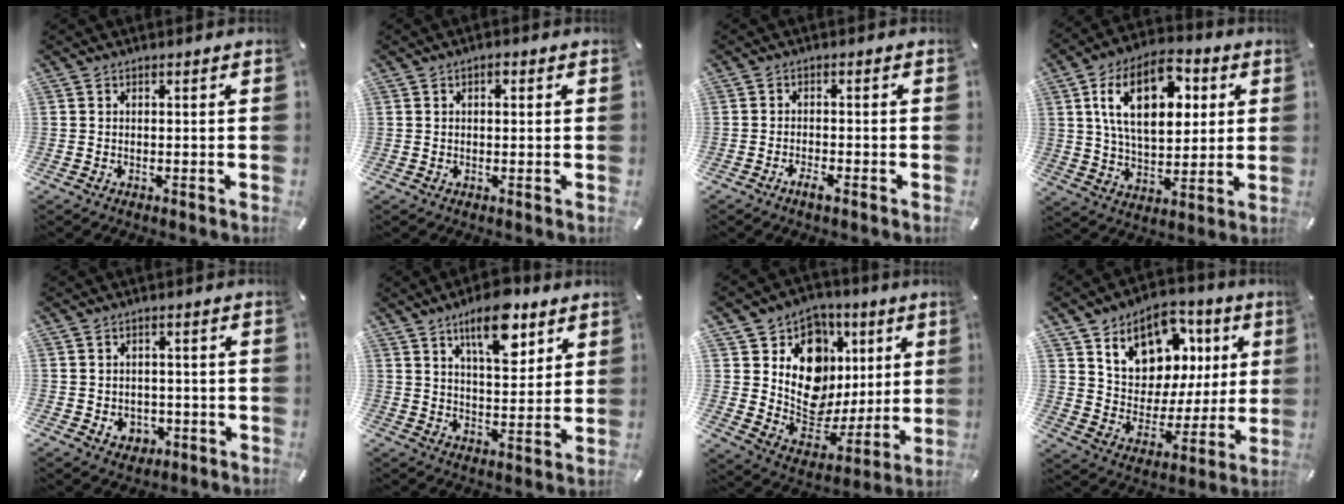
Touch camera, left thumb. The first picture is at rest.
{"total": 1.6, "force": [0.3, 1.0, 1.2], "torque": [-0.025, 0.006, 0.005]}
{"total": 2.5, "force": [-1.8, 0.7, 1.6], "torque": [-0.034, 0.005, -0.035]}
{"total": 19.0, "force": [6.5, 11.3, 13.8], "torque": [-0.246, 0.000, 0.106]}
{"total": 4.2, "force": [-0.9, 3.8, 1.6], "torque": [-0.014, 0.001, -0.017]}
{"total": 12.8, "force": [7.8, 5.6, 8.4], "torque": [-0.124, -0.033, 0.133]}
{"total": 15.0, "force": [3.7, 12.8, 6.8], "torque": [-0.083, -0.039, 0.075]}
{"total": 13.3, "force": [7.5, 10.0, 4.6], "torque": [-0.080, -0.058, 0.139]}